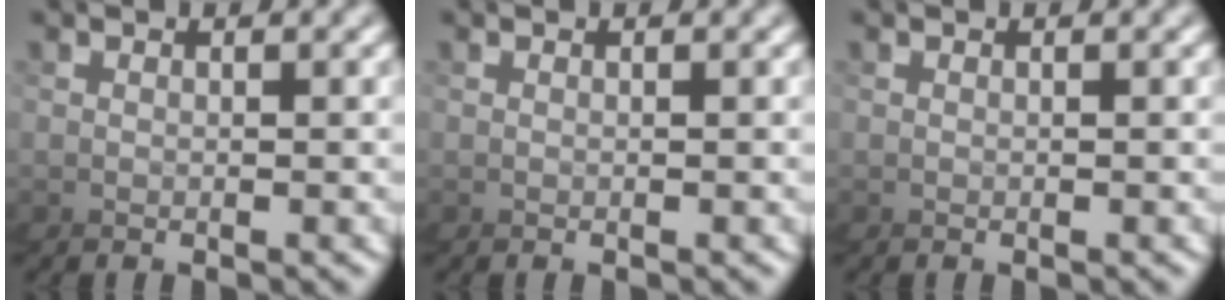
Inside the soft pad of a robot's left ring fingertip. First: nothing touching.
{"total": 0.0}
{"total": 0.0}